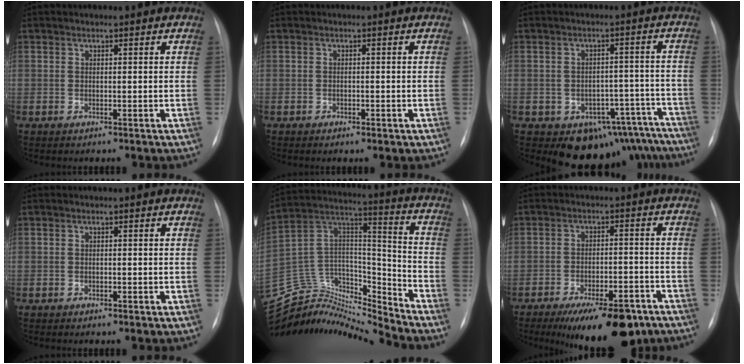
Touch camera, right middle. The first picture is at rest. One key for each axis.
{"total": 1.3, "fx": -0.7, "fy": 0.7, "fz": 0.9, "tx": -0.012, "ty": 0.000, "tz": -0.005}
{"total": 12.8, "fx": -10.5, "fy": 7.0, "fz": 2.1, "tx": 0.009, "ty": 0.047, "tz": -0.120}
{"total": 0.9, "fx": -0.5, "fy": 0.4, "fz": 0.6, "tx": -0.008, "ty": 0.000, "tz": -0.004}
{"total": 18.7, "fx": -18.5, "fy": 2.2, "fz": 1.9, "tx": -0.040, "ty": 0.082, "tz": -0.321}
{"total": 13.9, "fx": -10.0, "fy": 4.7, "fz": 8.4, "tx": -0.099, "ty": 0.005, "tz": -0.149}